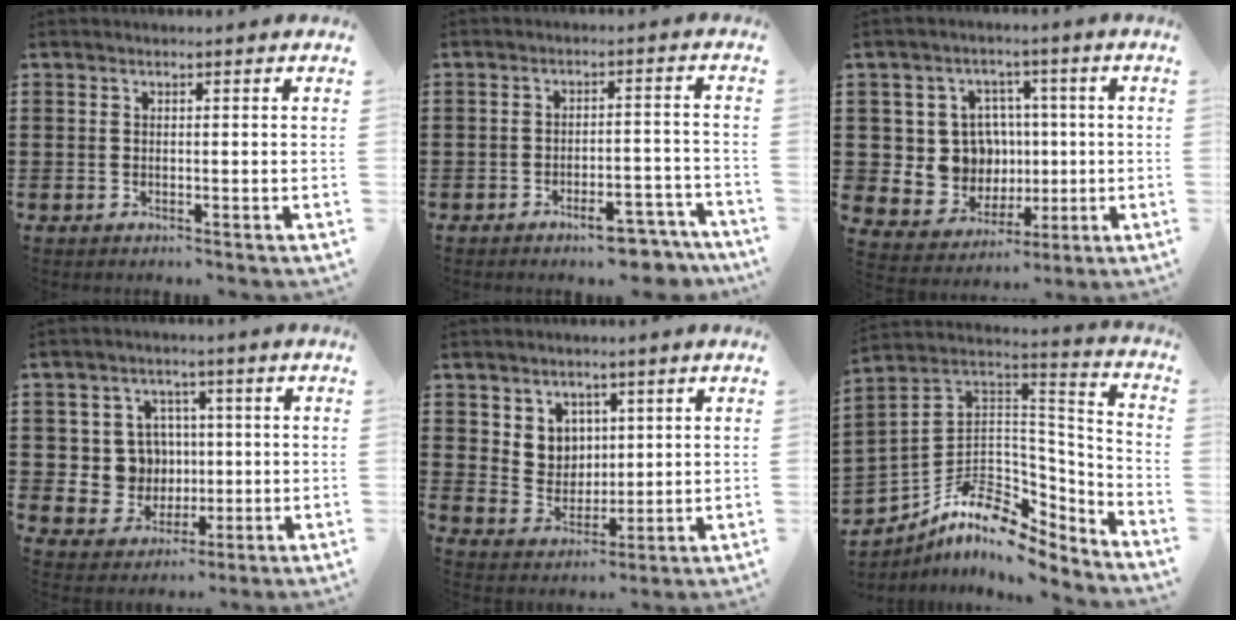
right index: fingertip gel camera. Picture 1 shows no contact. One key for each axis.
{"total": 6.5, "fx": -5.4, "fy": 1.2, "fz": 3.5, "tx": -0.050, "ty": 0.006, "tz": -0.095}
{"total": 9.7, "fx": 0.6, "fy": 9.0, "fz": 3.4, "tx": -0.091, "ty": 0.012, "tz": 0.024}
{"total": 7.4, "fx": 0.7, "fy": 7.1, "fz": 2.0, "tx": -0.064, "ty": 0.013, "tz": 0.020}
{"total": 5.2, "fx": 2.8, "fy": 4.4, "fz": 0.5, "tx": -0.028, "ty": 0.000, "tz": 0.049}
{"total": 9.5, "fx": -6.4, "fy": 5.2, "fz": 4.7, "tx": -0.105, "ty": 0.000, "tz": -0.120}